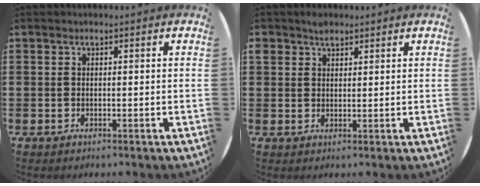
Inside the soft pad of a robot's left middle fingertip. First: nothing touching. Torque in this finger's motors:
{"motor_torque": [0.61, -0.33, 0.04, 0.03]}